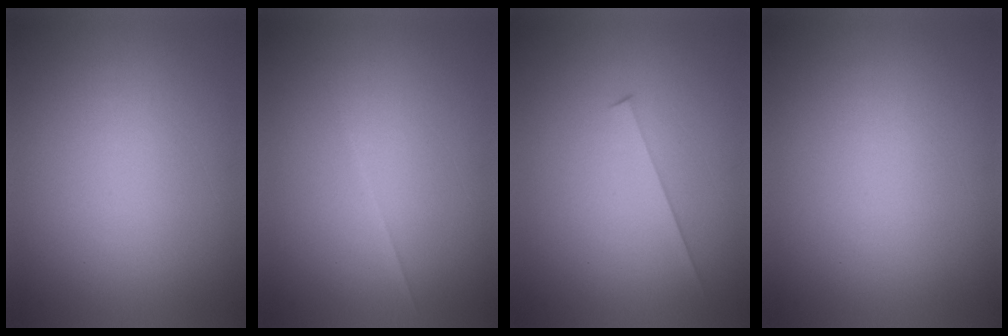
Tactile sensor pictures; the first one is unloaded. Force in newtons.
{"total": 1.6}
{"total": 1.5}
{"total": 1.3}